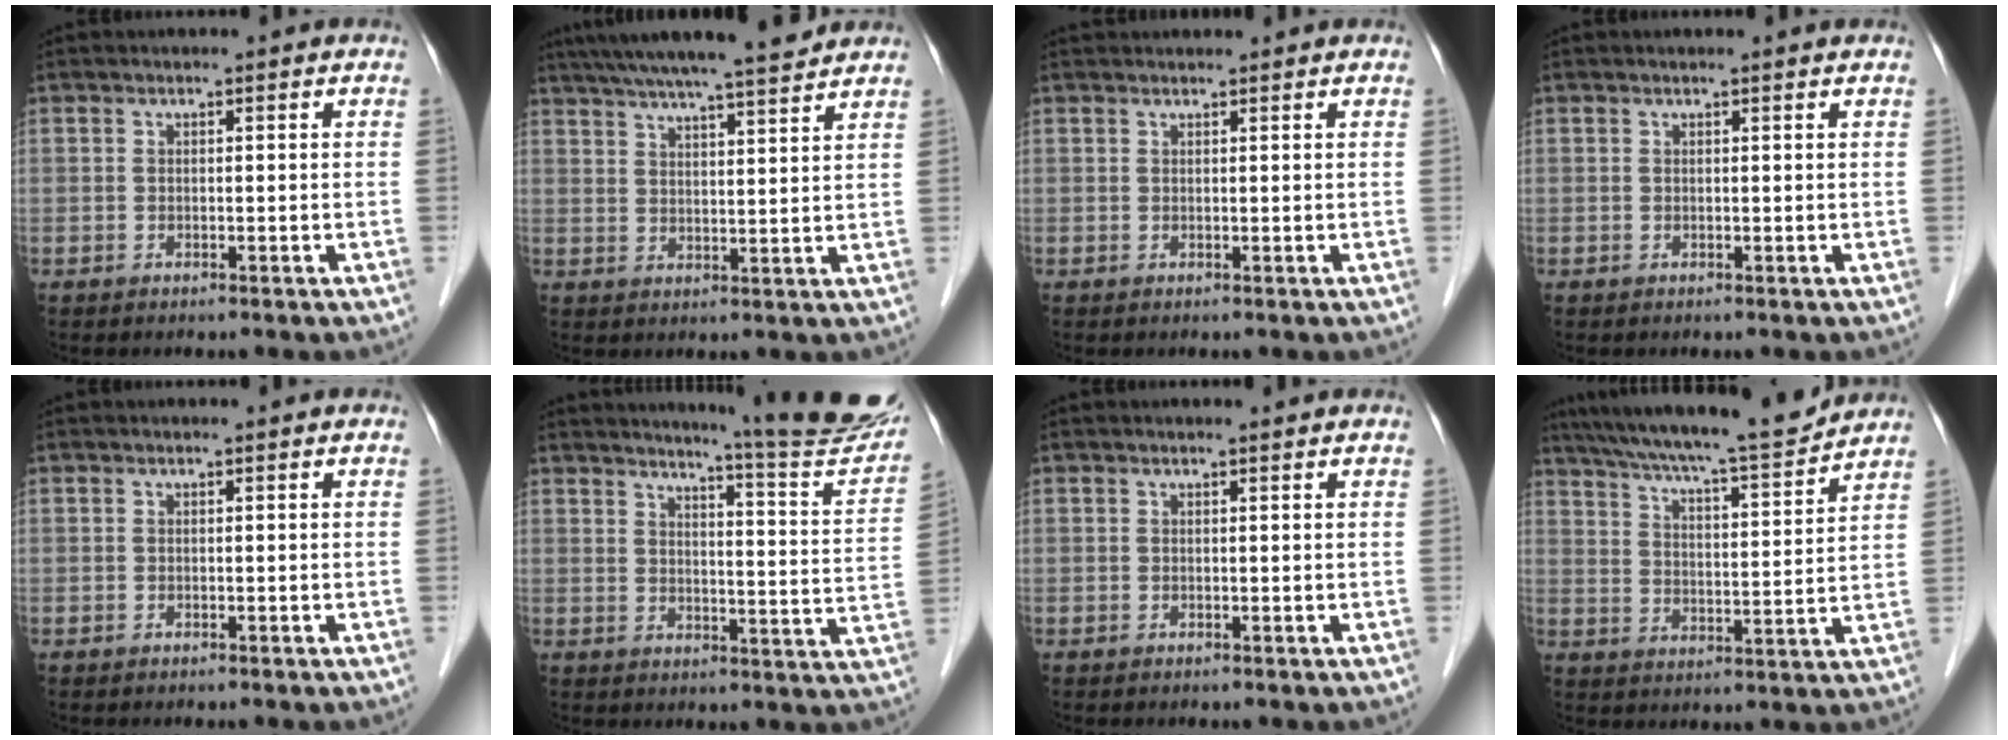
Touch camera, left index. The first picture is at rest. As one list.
[{"total": 15.4, "force": [13.8, 0.3, 6.9], "torque": [-0.118, 0.017, 0.202]}, {"total": 3.4, "force": [3.3, 0.3, 0.8], "torque": [-0.007, 0.031, 0.045]}, {"total": 0.9, "force": [0.8, 0.0, 0.2], "torque": [-0.011, 0.001, 0.008]}, {"total": 0.0}, {"total": 17.2, "force": [16.0, -0.6, 6.5], "torque": [-0.088, -0.095, 0.183]}, {"total": 0.7, "force": [0.7, -0.1, 0.2], "torque": [-0.008, 0.001, 0.011]}, {"total": 17.0, "force": [15.4, 0.4, 7.3], "torque": [-0.123, -0.002, 0.232]}]